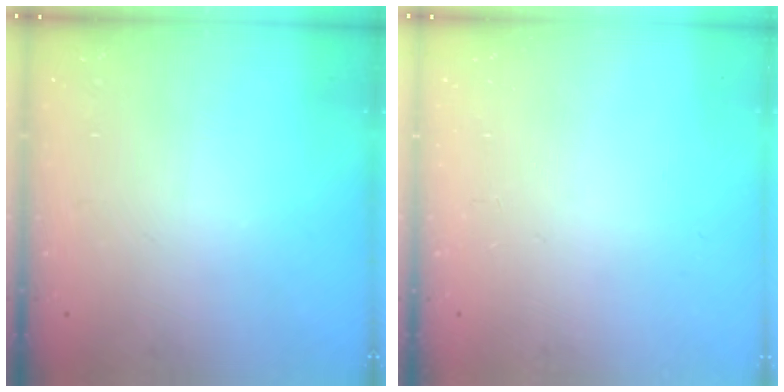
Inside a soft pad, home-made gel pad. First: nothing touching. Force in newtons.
{"total": 0.0}